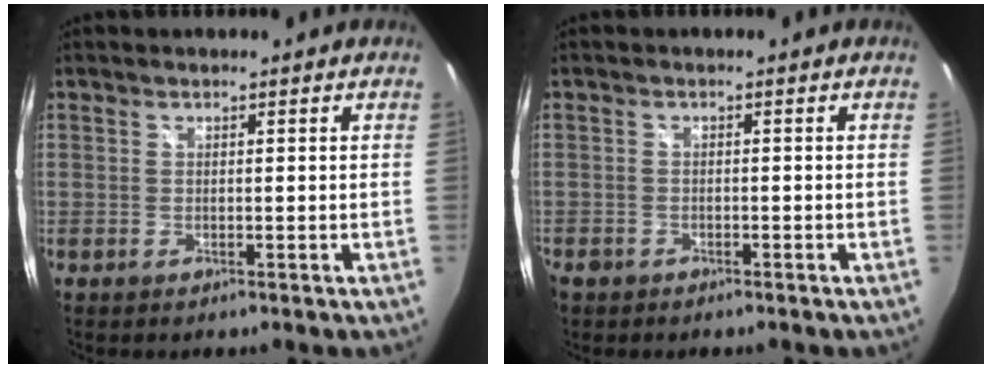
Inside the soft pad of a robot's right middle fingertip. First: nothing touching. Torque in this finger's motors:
{"motor_torque": [-0.46, -0.36, -0.04, -0.01]}